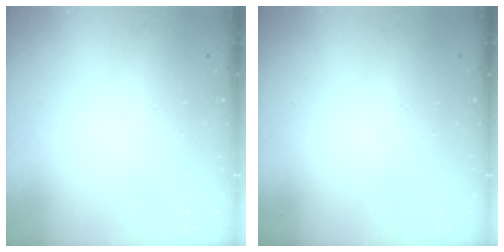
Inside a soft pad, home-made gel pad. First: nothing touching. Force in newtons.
{"total": 0.0}